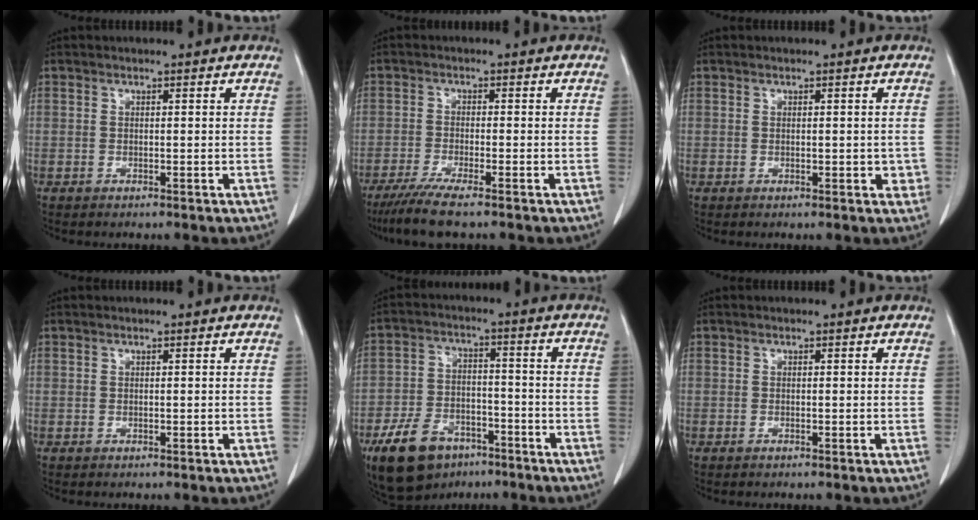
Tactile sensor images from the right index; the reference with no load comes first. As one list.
[{"total": 6.1, "force": [-4.7, -0.4, 3.8], "torque": [-0.067, -0.017, -0.084]}, {"total": 2.0, "force": [-0.2, 1.2, 1.6], "torque": [-0.012, 0.002, 0.000]}, {"total": 0.0}, {"total": 12.1, "force": [-7.9, 6.8, 6.1], "torque": [-0.119, 0.001, -0.131]}, {"total": 0.0}]